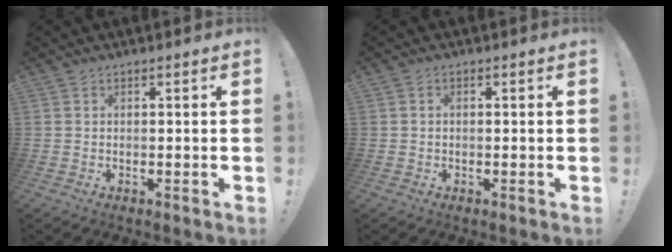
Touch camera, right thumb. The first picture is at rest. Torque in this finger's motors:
{"motor_torque": [-0.01, -0.16, -0.10, 0.05, 0.03]}